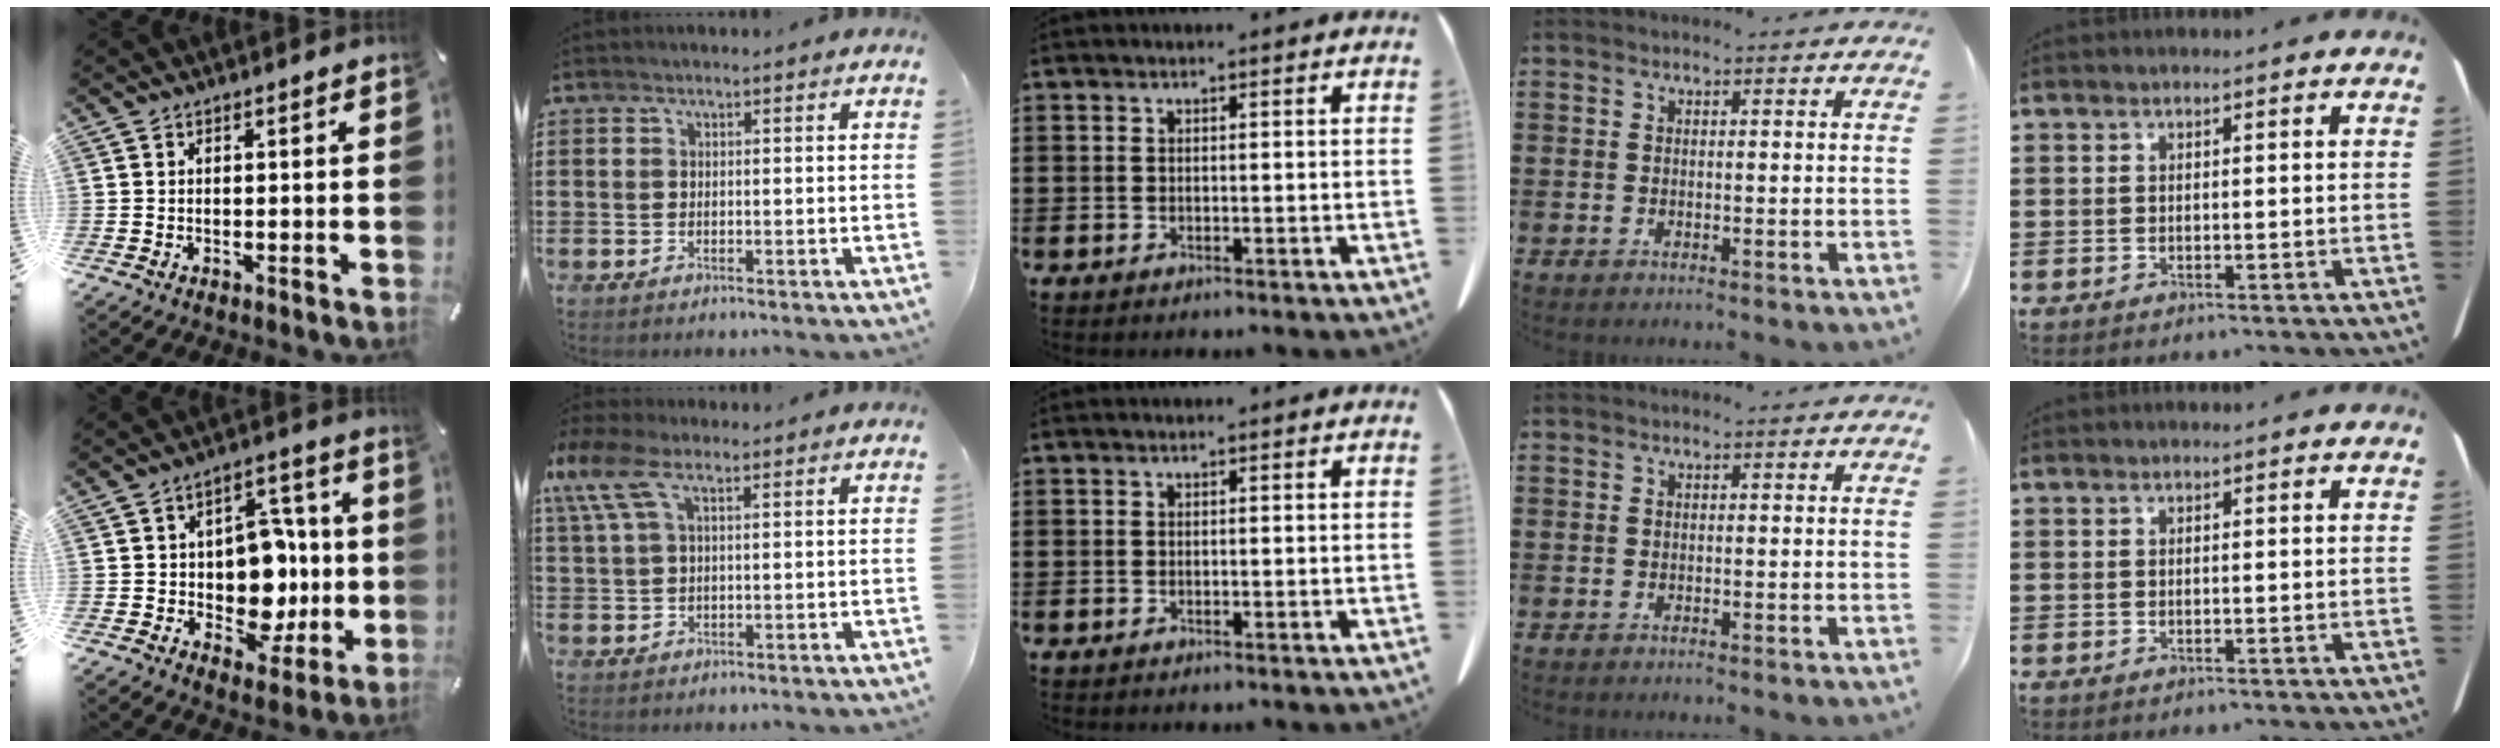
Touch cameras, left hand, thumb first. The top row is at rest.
{"thumb": {"total": 13.3, "force": [-0.6, 10.9, 7.6], "torque": [-0.092, 0.001, 0.000]}, "index": {"total": 6.4, "force": [2.7, 2.8, 5.0], "torque": [-0.130, 0.005, 0.043]}}